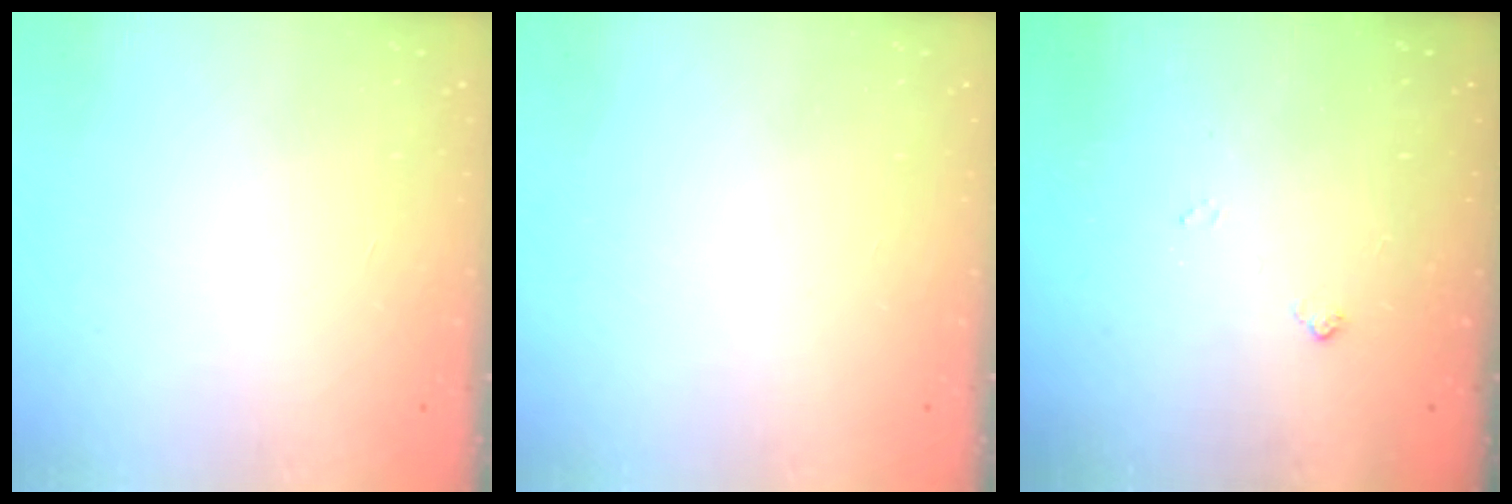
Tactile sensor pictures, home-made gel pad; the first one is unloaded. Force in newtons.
{"total": 0.0}
{"total": 5.4, "press": 5.4, "slide": 0.7}